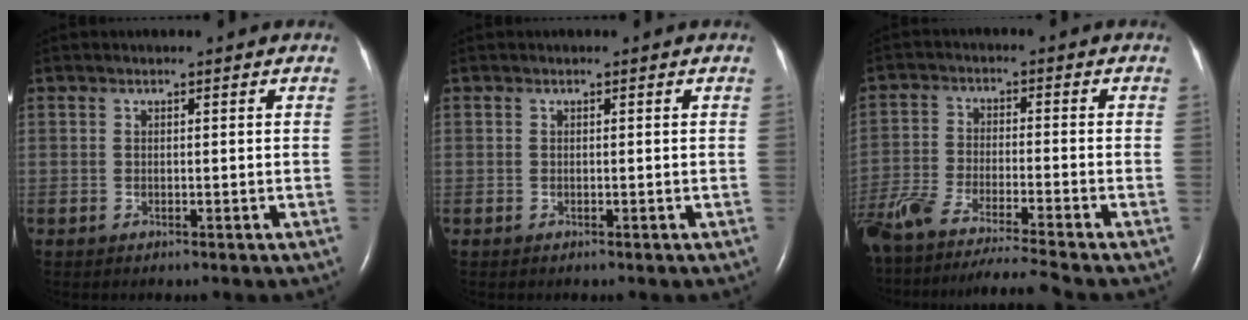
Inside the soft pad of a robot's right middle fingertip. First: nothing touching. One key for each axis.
{"total": 0.0}
{"total": 15.7, "fx": -14.0, "fy": -1.5, "fz": 7.0, "tx": -0.128, "ty": -0.030, "tz": -0.238}